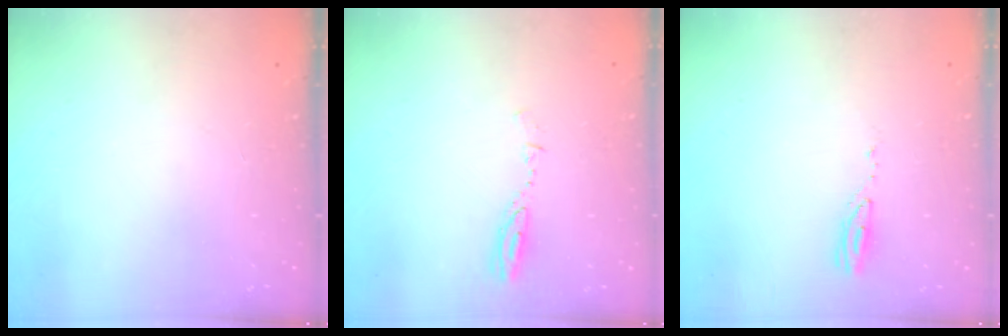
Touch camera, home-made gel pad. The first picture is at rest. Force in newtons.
{"total": 3.9, "press": 3.9, "slide": 0.3}
{"total": 3.5, "press": 3.5, "slide": 0.3}